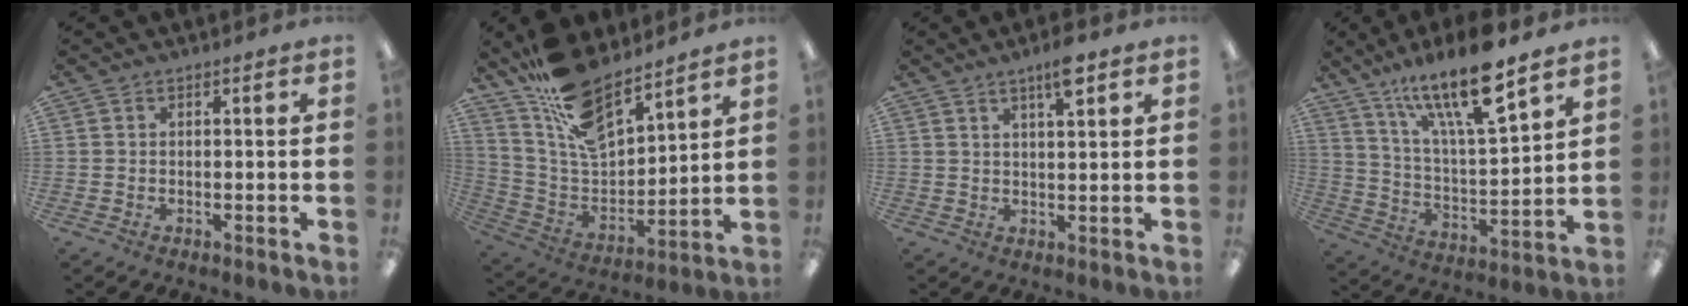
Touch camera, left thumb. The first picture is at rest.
{"total": 15.7, "force": [12.7, 5.6, 7.4], "torque": [-0.164, -0.077, 0.232]}
{"total": 5.8, "force": [3.9, 1.1, 4.1], "torque": [-0.068, -0.013, 0.061]}
{"total": 17.9, "force": [13.5, 4.0, 11.1], "torque": [-0.197, -0.084, 0.224]}